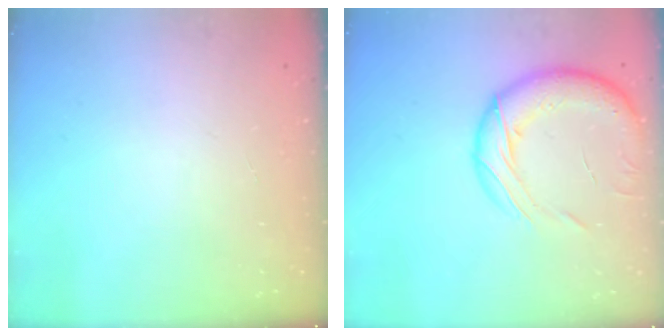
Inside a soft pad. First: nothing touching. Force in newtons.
{"total": 17.5, "press": 17.1, "slide": 3.9}